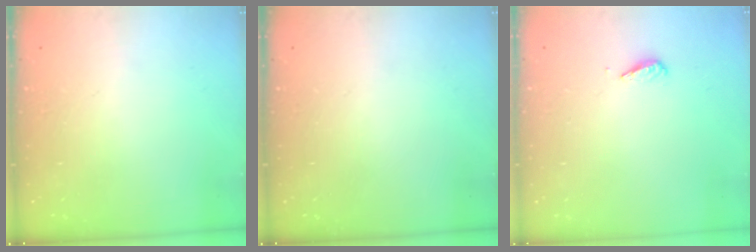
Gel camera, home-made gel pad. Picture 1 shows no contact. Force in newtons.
{"total": 0.0}
{"total": 2.9, "press": 2.9, "slide": 0.4}